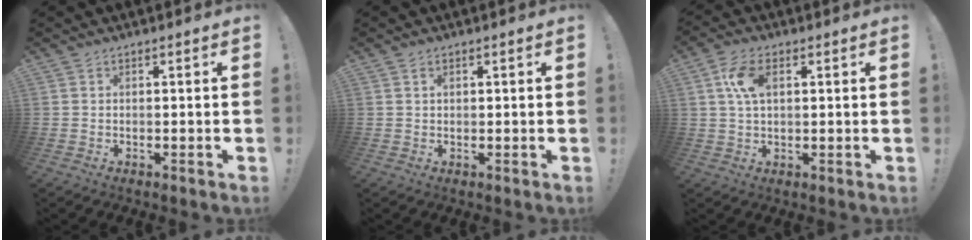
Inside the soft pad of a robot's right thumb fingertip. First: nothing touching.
{"total": 1.0, "force": [0.5, 0.8, 0.4], "torque": [-0.009, 0.002, 0.009]}
{"total": 8.1, "force": [2.2, 4.5, 6.3], "torque": [-0.117, 0.005, 0.040]}